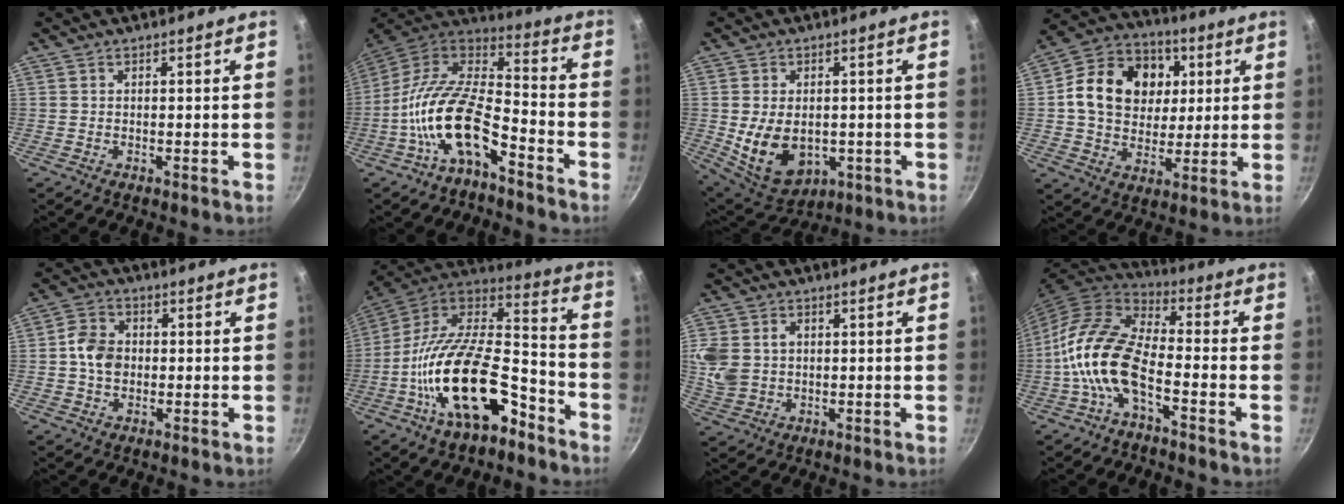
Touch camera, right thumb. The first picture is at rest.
{"total": 17.3, "force": [-7.8, 7.9, 13.2], "torque": [-0.237, 0.069, -0.161]}
{"total": 12.1, "force": [-1.1, 8.5, 8.6], "torque": [-0.129, -0.013, 0.005]}
{"total": 18.0, "force": [3.4, 14.3, 10.3], "torque": [-0.151, 0.011, 0.050]}
{"total": 6.9, "force": [-0.1, 5.5, 4.2], "torque": [-0.059, 0.015, -0.011]}
{"total": 24.7, "force": [-10.6, 11.8, 18.9], "torque": [-0.302, 0.071, -0.193]}
{"total": 10.5, "force": [1.6, 8.6, 5.8], "torque": [-0.126, -0.003, 0.033]}
{"total": 14.3, "force": [-4.7, 7.0, 11.5], "torque": [-0.214, 0.043, -0.108]}